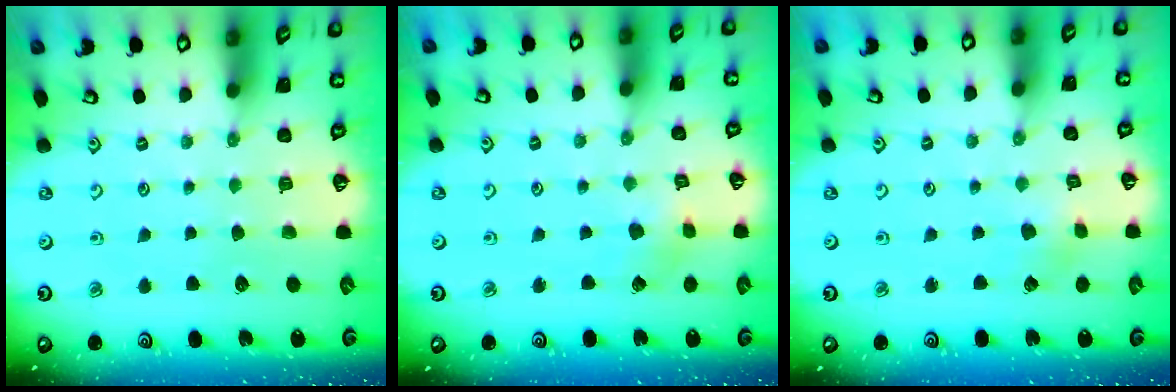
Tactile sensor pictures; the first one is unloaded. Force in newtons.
{"total": 4.0, "press": 4.0, "slide": 0.3}
{"total": 2.0, "press": 2.0, "slide": 0.1}